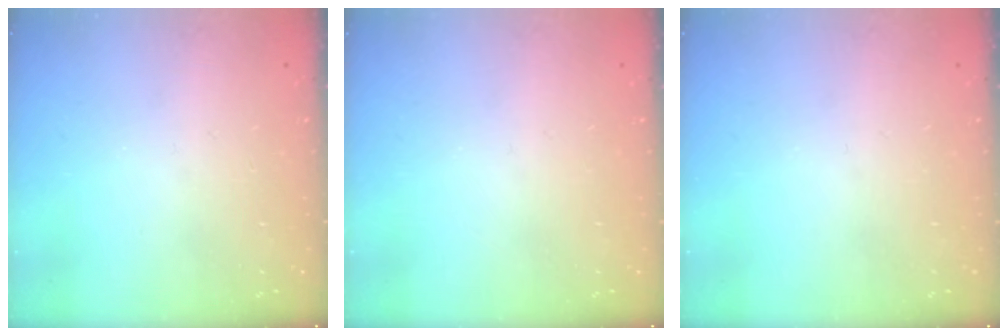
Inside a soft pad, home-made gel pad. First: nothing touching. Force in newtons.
{"total": 0.0}
{"total": 0.0}